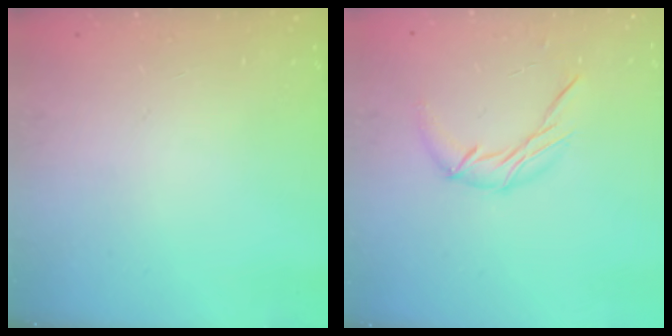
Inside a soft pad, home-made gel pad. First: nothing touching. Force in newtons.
{"total": 7.8, "press": 7.8, "slide": 0.5}